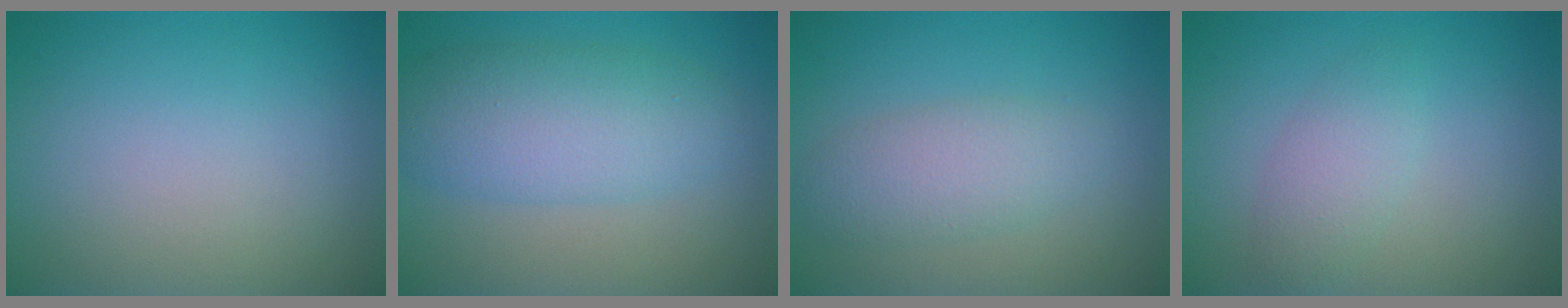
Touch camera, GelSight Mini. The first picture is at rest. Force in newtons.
{"total": 6.0, "press": 6.0, "slide": 0.1}
{"total": 3.4, "press": 3.4, "slide": 0.1}
{"total": 2.3, "press": 2.3, "slide": 0.2}